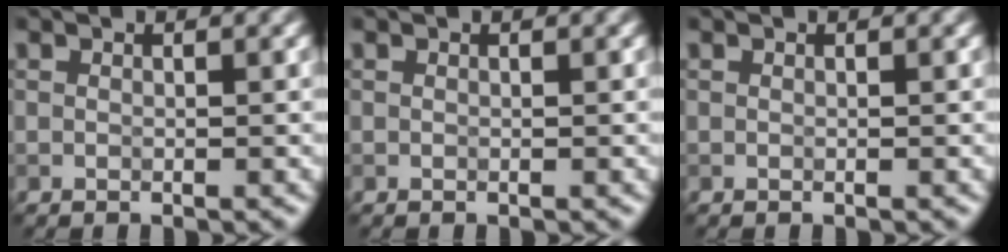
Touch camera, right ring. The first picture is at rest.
{"total": 0.0}
{"total": 0.0}